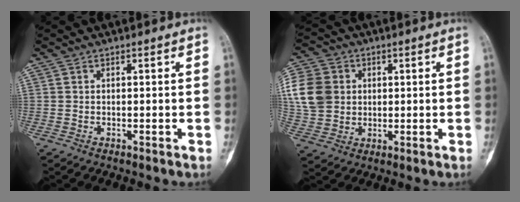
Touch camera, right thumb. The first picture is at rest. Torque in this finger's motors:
{"motor_torque": [0.16, 0.14, 0.48, -0.29, 0.05]}